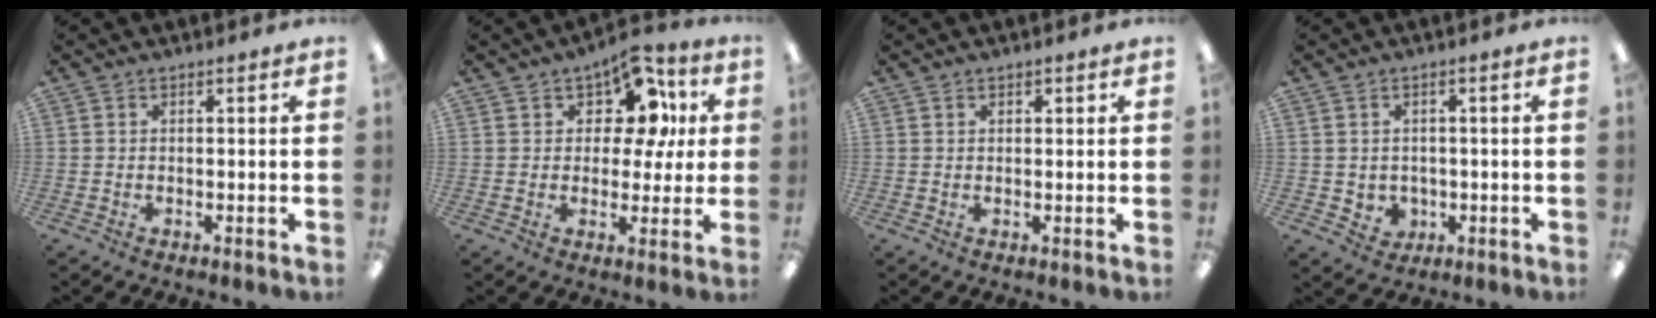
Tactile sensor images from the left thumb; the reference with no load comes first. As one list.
[{"total": 12.1, "force": [6.1, 7.8, 7.0], "torque": [-0.104, -0.024, 0.109]}, {"total": 1.0, "force": [0.9, 0.6, 0.2], "torque": [-0.005, 0.001, 0.016]}, {"total": 3.0, "force": [0.8, 2.8, 0.5], "torque": [-0.008, -0.005, 0.015]}]